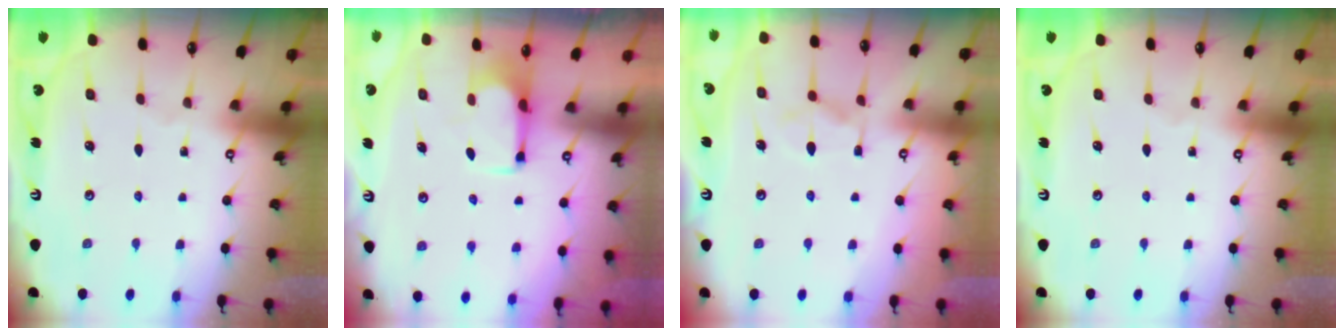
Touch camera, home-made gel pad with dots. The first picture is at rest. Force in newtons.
{"total": 2.7, "press": 2.6, "slide": 0.9}
{"total": 1.9, "press": 1.4, "slide": 1.2}
{"total": 0.0}